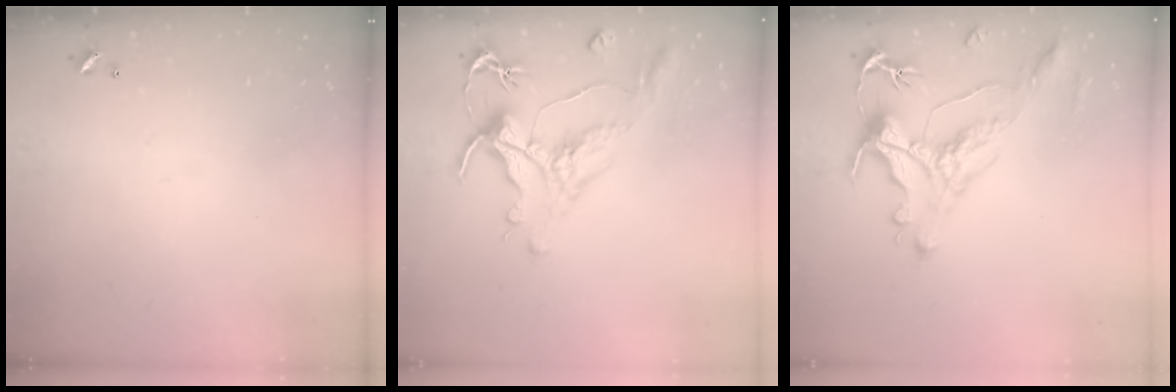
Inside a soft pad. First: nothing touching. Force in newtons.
{"total": 1.5, "press": 0.4, "slide": 1.5}
{"total": 1.2, "press": 0.2, "slide": 1.2}